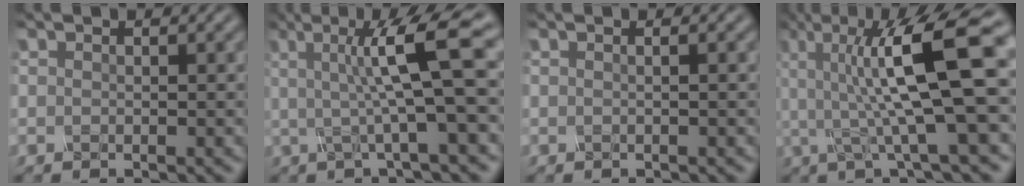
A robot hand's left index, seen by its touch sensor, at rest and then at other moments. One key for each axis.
{"total": 8.0, "fx": 1.2, "fy": 1.3, "fz": 7.8, "tx": -0.119, "ty": 0.014, "tz": 0.015}
{"total": 1.5, "fx": 0.3, "fy": 0.7, "fz": 1.3, "tx": -0.007, "ty": -0.001, "tz": -0.013}
{"total": 11.5, "fx": 2.2, "fy": 2.4, "fz": 11.0, "tx": -0.180, "ty": 0.006, "tz": 0.038}